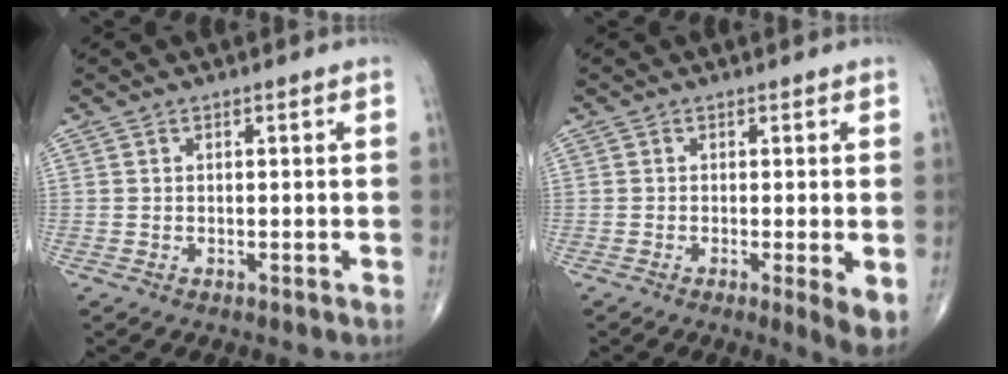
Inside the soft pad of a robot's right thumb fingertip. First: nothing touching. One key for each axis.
{"total": 4.4, "fx": -0.8, "fy": 0.6, "fz": 4.3, "tx": -0.071, "ty": -0.015, "tz": -0.018}